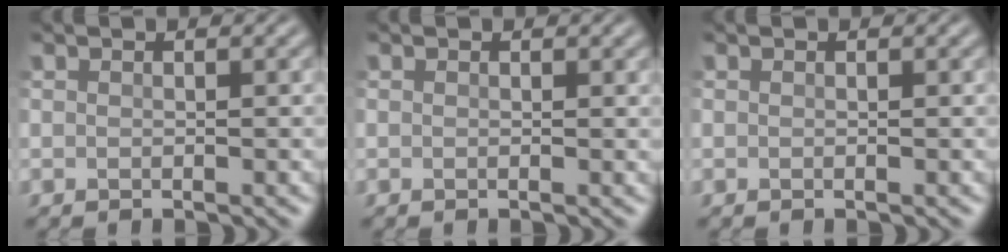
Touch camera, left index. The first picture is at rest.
{"total": 0.0}
{"total": 0.0}